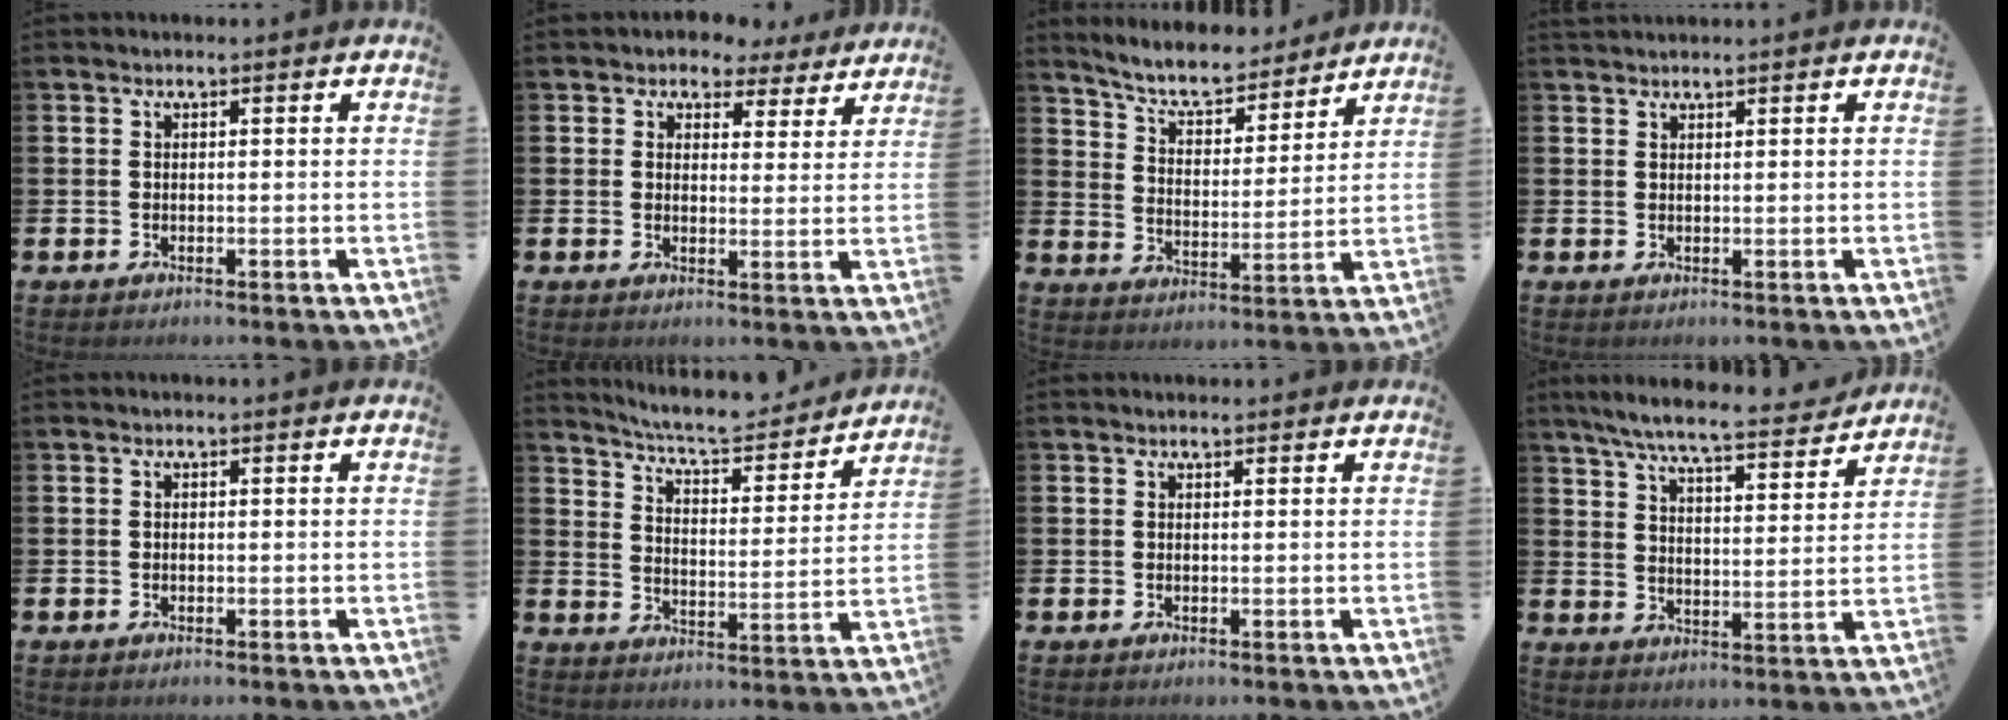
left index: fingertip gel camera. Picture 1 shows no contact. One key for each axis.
{"total": 3.9, "fx": 3.3, "fy": 2.1, "fz": 0.1, "tx": -0.003, "ty": -0.026, "tz": 0.052}
{"total": 7.1, "fx": 6.5, "fy": 1.9, "fz": 2.1, "tx": -0.069, "ty": -0.046, "tz": 0.111}
{"total": 0.9, "fx": 0.9, "fy": -0.1, "fz": 0.0, "tx": 0.001, "ty": 0.000, "tz": 0.017}
{"total": 0.0}
{"total": 6.8, "fx": 6.5, "fy": 0.7, "fz": 1.8, "tx": -0.060, "ty": -0.048, "tz": 0.110}
{"total": 0.5, "fx": 0.5, "fy": 0.1, "fz": 0.1, "tx": 0.007, "ty": -0.002, "tz": 0.007}
{"total": 7.6, "fx": 7.0, "fy": 0.4, "fz": 2.9, "tx": -0.078, "ty": -0.047, "tz": 0.119}